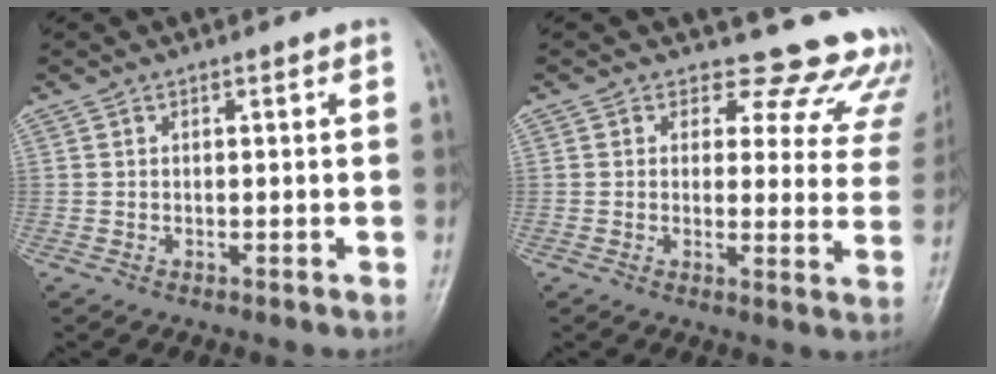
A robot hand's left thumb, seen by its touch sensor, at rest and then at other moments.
{"total": 14.5, "force": [12.7, 6.4, 2.6], "torque": [0.020, -0.097, 0.111]}